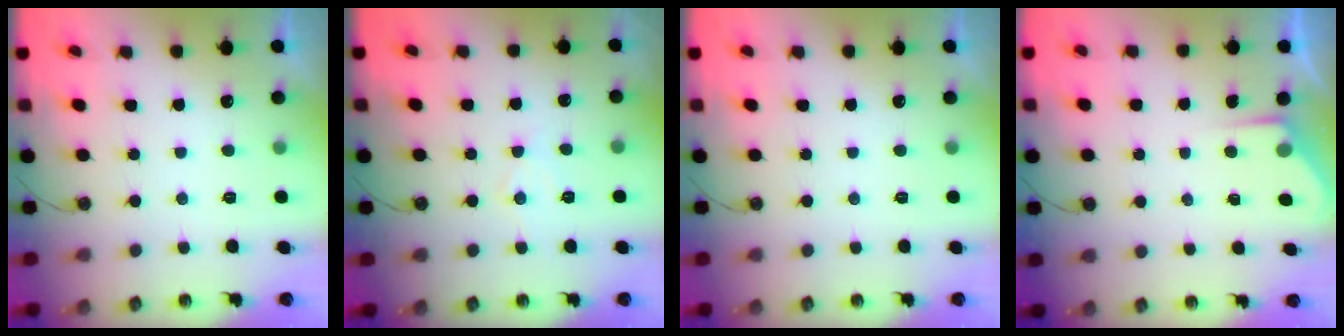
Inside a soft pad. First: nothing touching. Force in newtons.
{"total": 7.2, "press": 7.2, "slide": 0.6}
{"total": 0.0}
{"total": 2.8, "press": 2.8, "slide": 0.4}